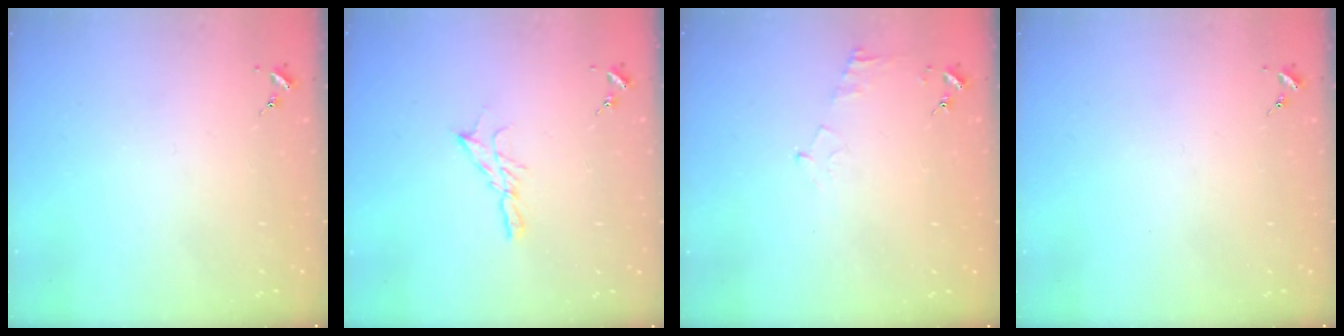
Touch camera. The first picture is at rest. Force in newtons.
{"total": 6.3, "press": 6.3, "slide": 0.2}
{"total": 4.5, "press": 4.4, "slide": 0.6}
{"total": 0.0}